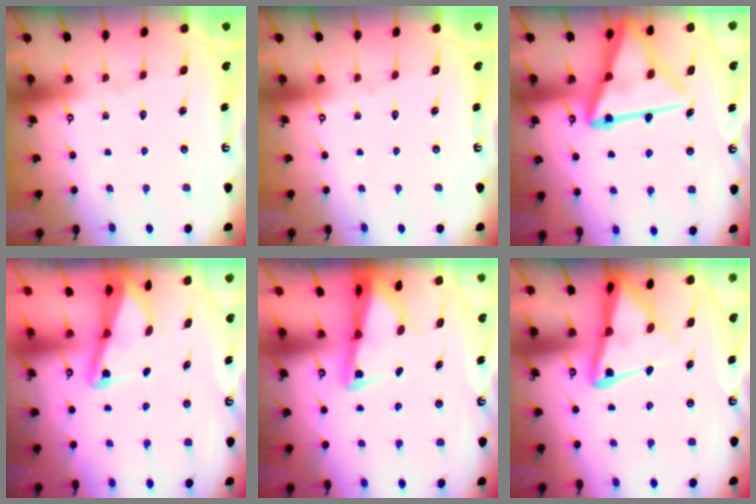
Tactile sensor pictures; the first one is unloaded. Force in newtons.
{"total": 0.0}
{"total": 18.1, "press": 18.0, "slide": 1.9}
{"total": 2.7, "press": 2.6, "slide": 0.6}
{"total": 2.6, "press": 2.5, "slide": 0.5}
{"total": 7.6, "press": 7.6, "slide": 0.8}